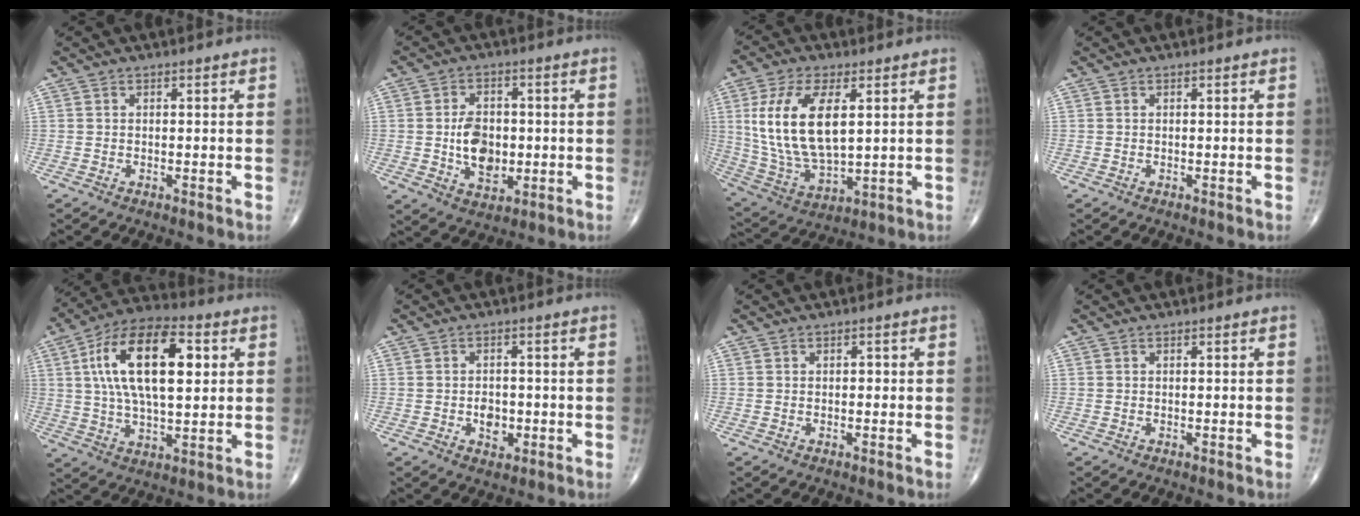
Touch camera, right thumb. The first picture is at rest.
{"total": 8.9, "force": [-0.4, 6.0, 6.6], "torque": [-0.090, -0.002, -0.004]}
{"total": 17.3, "force": [3.7, 8.4, 14.7], "torque": [-0.293, -0.016, 0.082]}
{"total": 0.0}
{"total": 19.9, "force": [4.6, 9.2, 17.0], "torque": [-0.293, 0.011, 0.073]}
{"total": 4.0, "force": [-0.9, 2.8, 2.7], "torque": [-0.028, 0.003, -0.011]}
{"total": 0.7, "force": [0.0, 0.5, 0.5], "torque": [-0.006, 0.003, -0.001]}
{"total": 0.0}